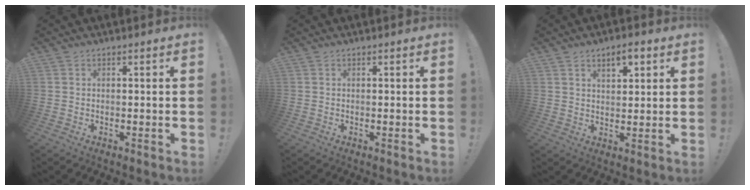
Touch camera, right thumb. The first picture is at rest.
{"total": 0.0}
{"total": 5.4, "force": [3.3, 2.7, 3.4], "torque": [-0.047, -0.011, 0.055]}